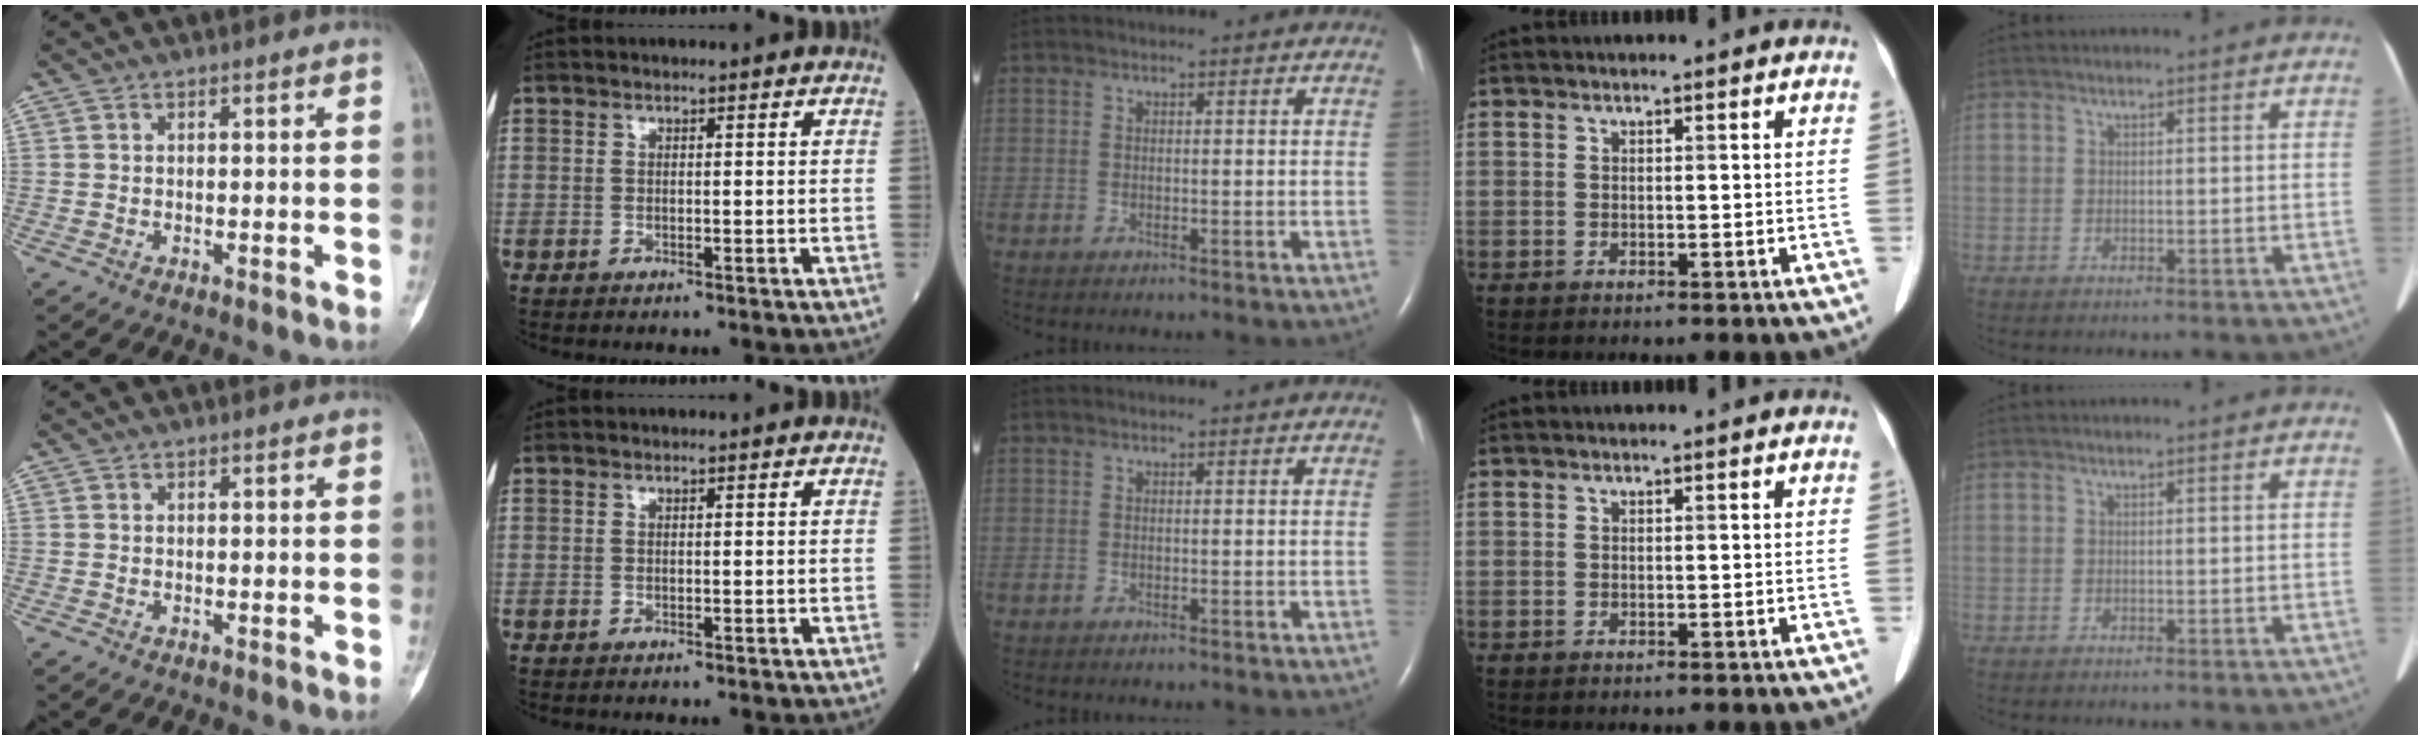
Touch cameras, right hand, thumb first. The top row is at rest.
{}